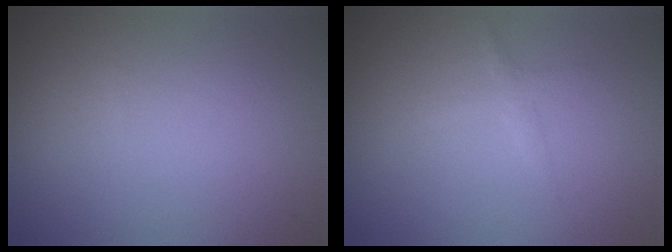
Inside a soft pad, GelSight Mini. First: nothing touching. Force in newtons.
{"total": 1.0, "press": 1.0, "slide": 0.0}